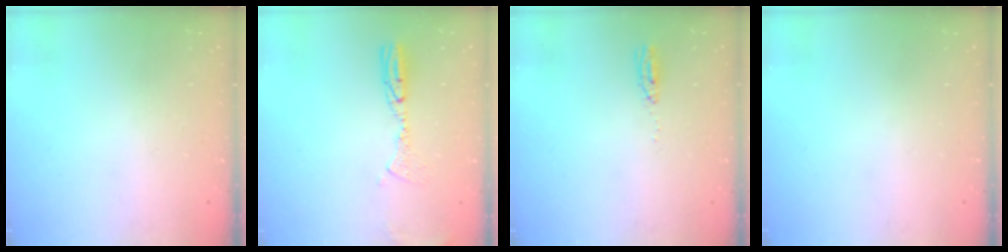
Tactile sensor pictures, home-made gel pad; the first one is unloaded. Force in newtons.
{"total": 9.6, "press": 9.5, "slide": 1.9}
{"total": 3.6, "press": 3.4, "slide": 1.3}
{"total": 0.0}